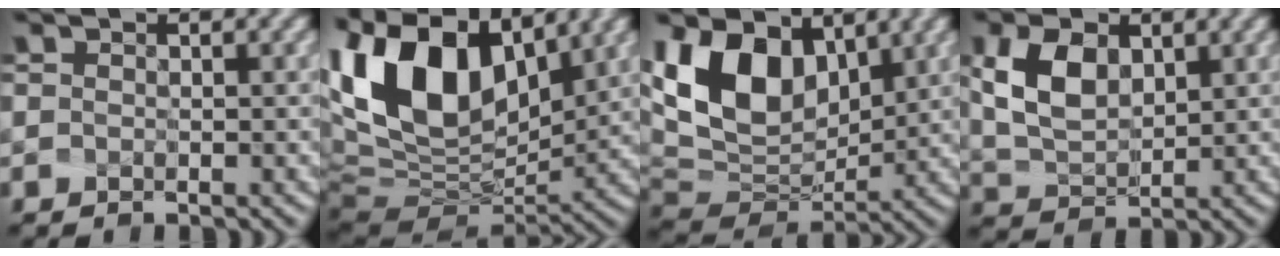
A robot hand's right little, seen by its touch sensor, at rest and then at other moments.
{"total": 13.0, "force": [5.7, 7.2, 9.2], "torque": [-0.193, 0.023, 0.112]}
{"total": 10.3, "force": [4.2, 6.6, 6.7], "torque": [-0.150, 0.013, 0.080]}
{"total": 4.2, "force": [1.5, 2.5, 3.1], "torque": [-0.068, 0.002, 0.041]}